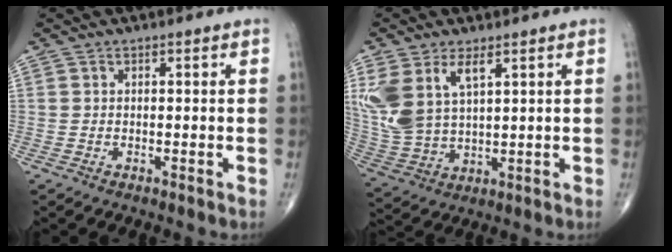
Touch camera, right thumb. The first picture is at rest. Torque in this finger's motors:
{"motor_torque": [0.92, 1.02, 1.10, 0.71, 0.13]}